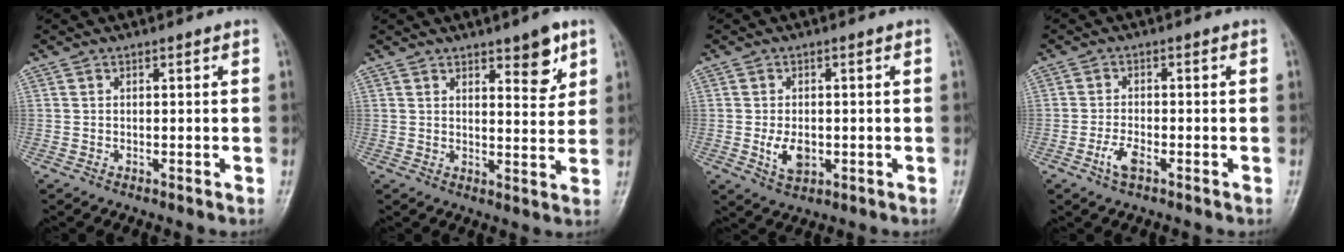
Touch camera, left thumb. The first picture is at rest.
{"total": 6.8, "force": [3.9, 2.5, 4.9], "torque": [-0.047, -0.025, 0.051]}
{"total": 5.0, "force": [-0.9, 3.1, 3.7], "torque": [-0.061, -0.005, -0.010]}
{"total": 3.4, "force": [-1.8, 1.4, 2.6], "torque": [-0.057, 0.010, -0.034]}